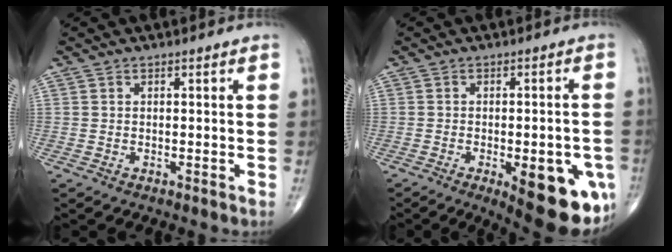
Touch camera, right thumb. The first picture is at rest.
{"total": 16.0, "force": [-6.0, 5.9, 13.6], "torque": [-0.119, 0.006, -0.061]}